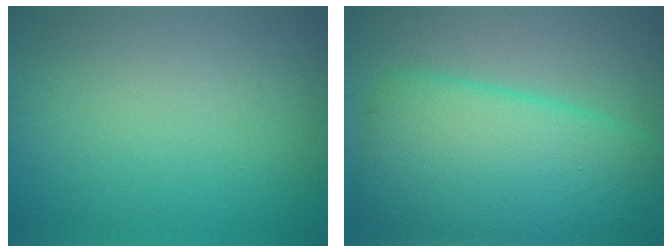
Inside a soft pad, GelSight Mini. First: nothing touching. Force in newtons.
{"total": 9.0, "press": 9.0, "slide": 0.4}